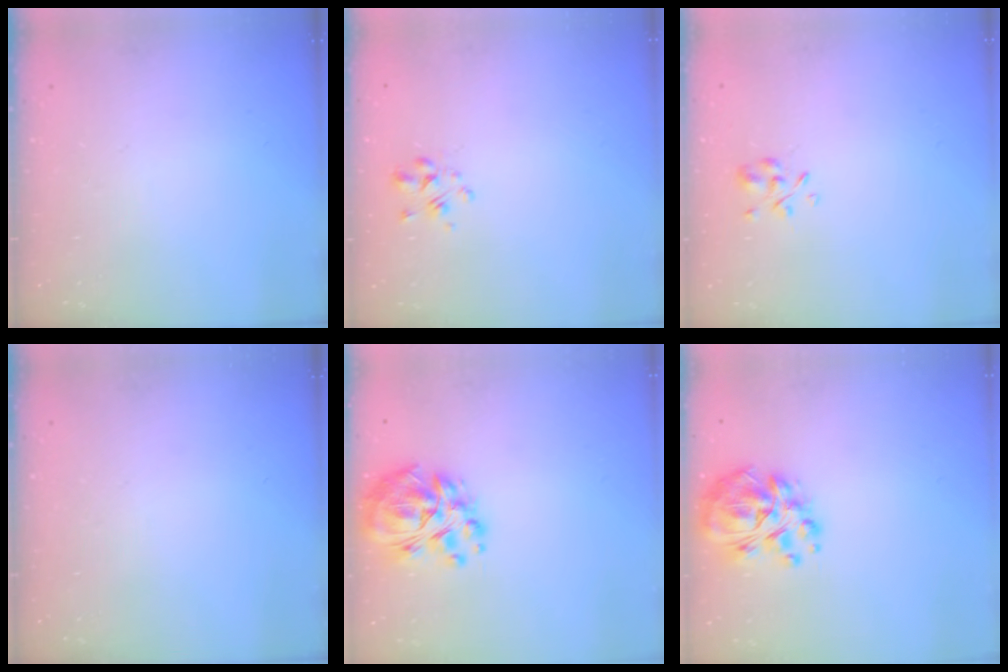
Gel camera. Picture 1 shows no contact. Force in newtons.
{"total": 2.0, "press": 1.8, "slide": 0.9}
{"total": 2.8, "press": 2.6, "slide": 1.0}
{"total": 0.0}
{"total": 14.4, "press": 13.6, "slide": 4.8}
{"total": 13.6, "press": 13.0, "slide": 4.1}